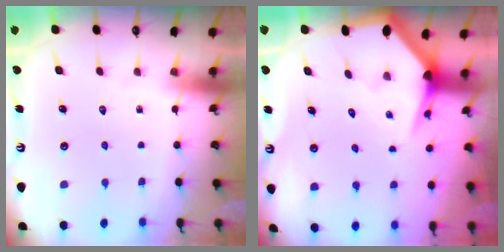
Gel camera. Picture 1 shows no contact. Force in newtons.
{"total": 4.1, "press": 4.0, "slide": 0.5}